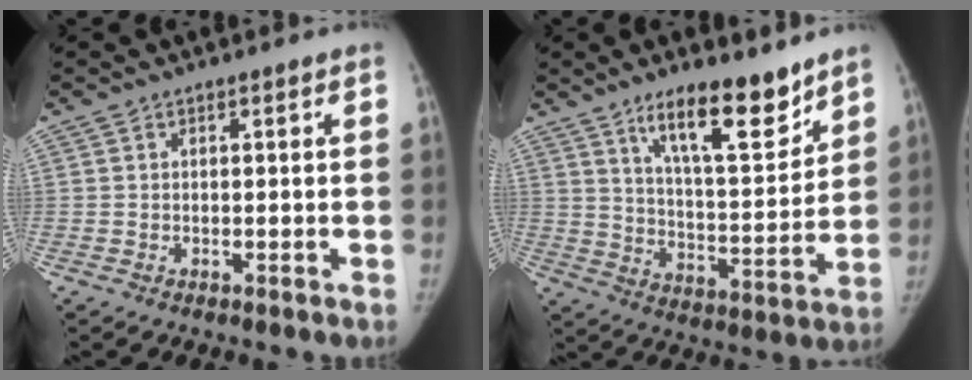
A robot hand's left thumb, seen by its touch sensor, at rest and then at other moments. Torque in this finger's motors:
{"motor_torque": [0.57, -0.14, 1.32, -1.45, 0.33]}